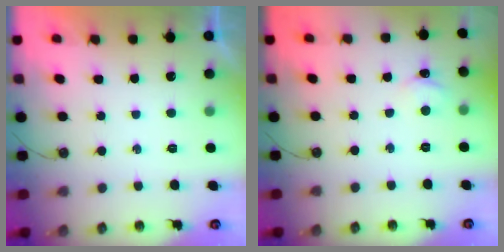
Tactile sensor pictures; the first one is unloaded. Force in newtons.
{"total": 3.1, "press": 3.1, "slide": 0.5}